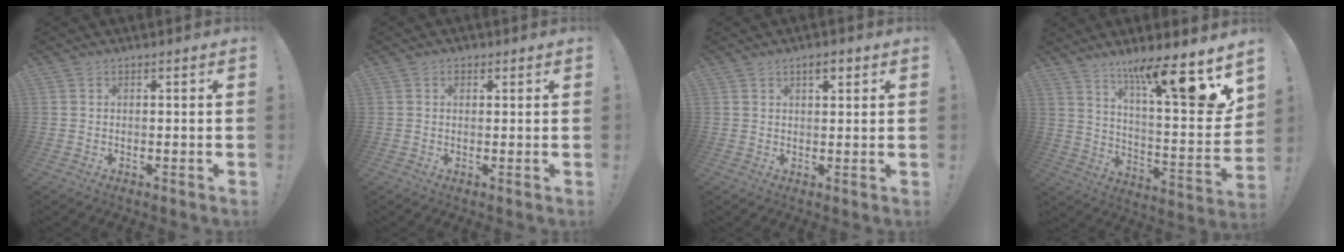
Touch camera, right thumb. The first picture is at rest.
{"total": 1.4, "force": [0.5, 1.1, 0.7], "torque": [-0.001, -0.001, 0.005]}
{"total": 3.2, "force": [1.9, 1.2, 2.3], "torque": [-0.027, -0.008, 0.028]}
{"total": 16.3, "force": [10.9, 0.6, 12.2], "torque": [-0.197, -0.087, 0.160]}